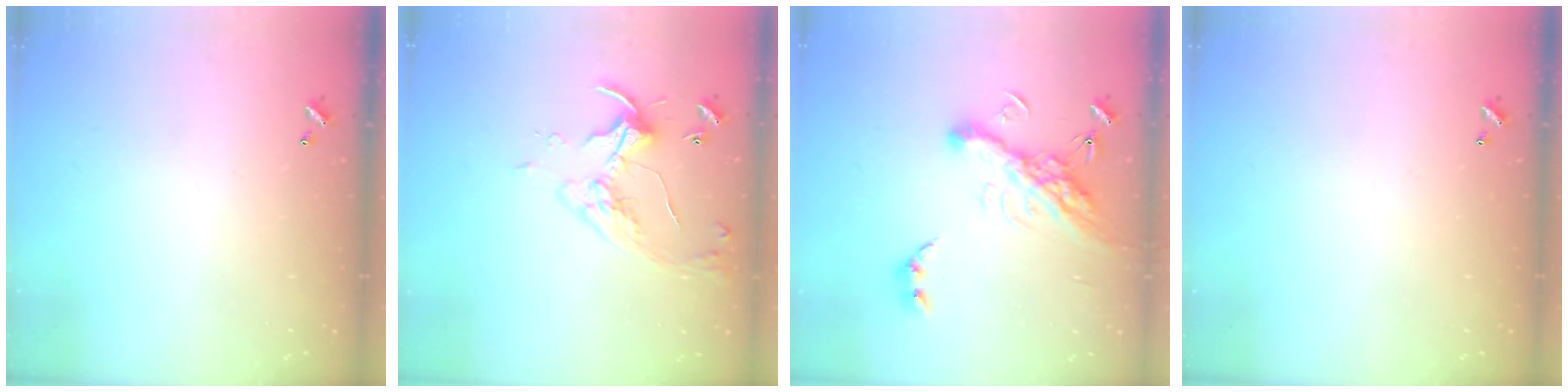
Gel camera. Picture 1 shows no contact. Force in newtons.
{"total": 5.6, "press": 5.5, "slide": 0.7}
{"total": 16.4, "press": 16.3, "slide": 2.0}
{"total": 0.0}